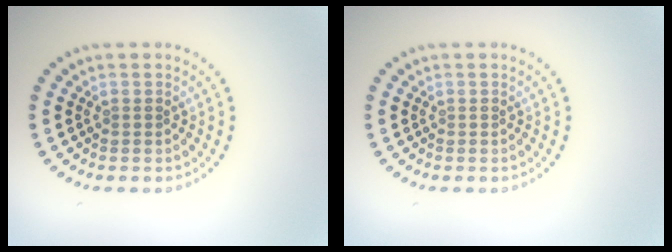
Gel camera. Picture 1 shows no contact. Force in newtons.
{"total": 0.0}